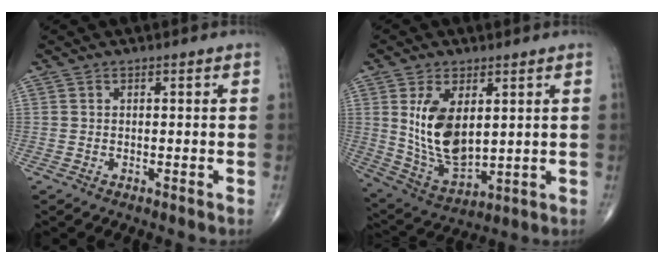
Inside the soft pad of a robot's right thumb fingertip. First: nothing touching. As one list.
[{"total": 13.0, "force": [2.9, 7.0, 10.5], "torque": [-0.182, -0.023, 0.074]}]